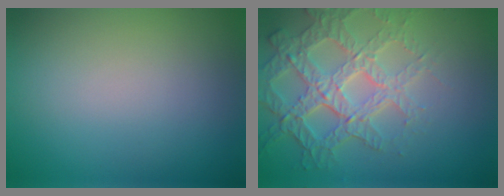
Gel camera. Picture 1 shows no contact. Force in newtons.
{"total": 5.5, "press": 4.7, "slide": 2.8}